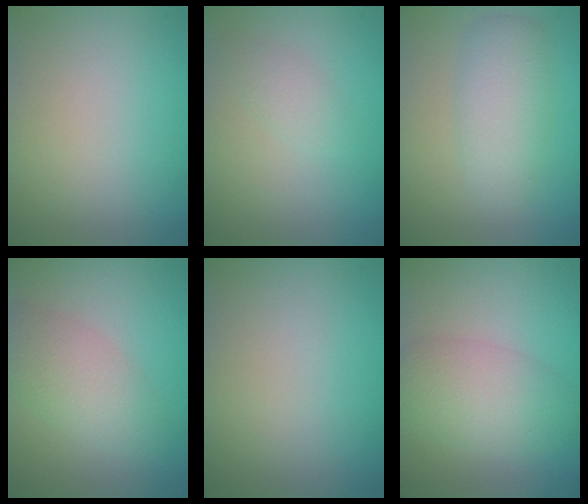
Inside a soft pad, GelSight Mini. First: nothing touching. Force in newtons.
{"total": 1.3, "press": 1.3, "slide": 0.0}
{"total": 3.9, "press": 3.9, "slide": 0.0}
{"total": 2.7, "press": 2.7, "slide": 0.2}
{"total": 0.0}
{"total": 4.8, "press": 4.8, "slide": 0.2}